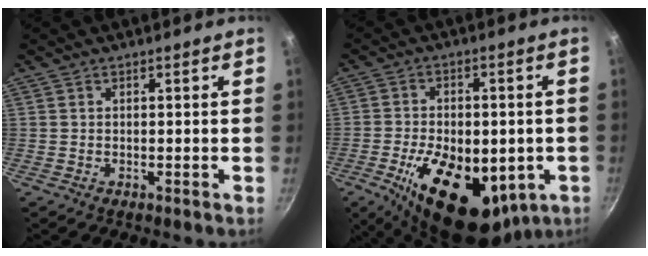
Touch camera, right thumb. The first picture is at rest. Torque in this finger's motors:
{"motor_torque": [0.09, 1.53, 1.97, -0.81, 0.61]}